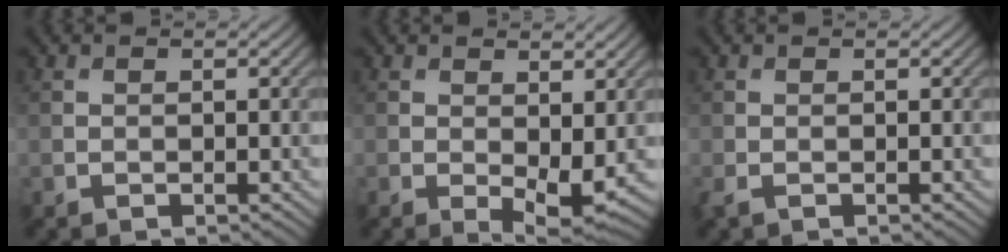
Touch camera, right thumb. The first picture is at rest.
{"total": 4.1, "force": [0.1, 1.9, 3.6], "torque": [-0.063, -0.008, 0.008]}
{"total": 0.8, "force": [-0.4, 0.3, 0.6], "torque": [-0.024, -0.001, -0.007]}